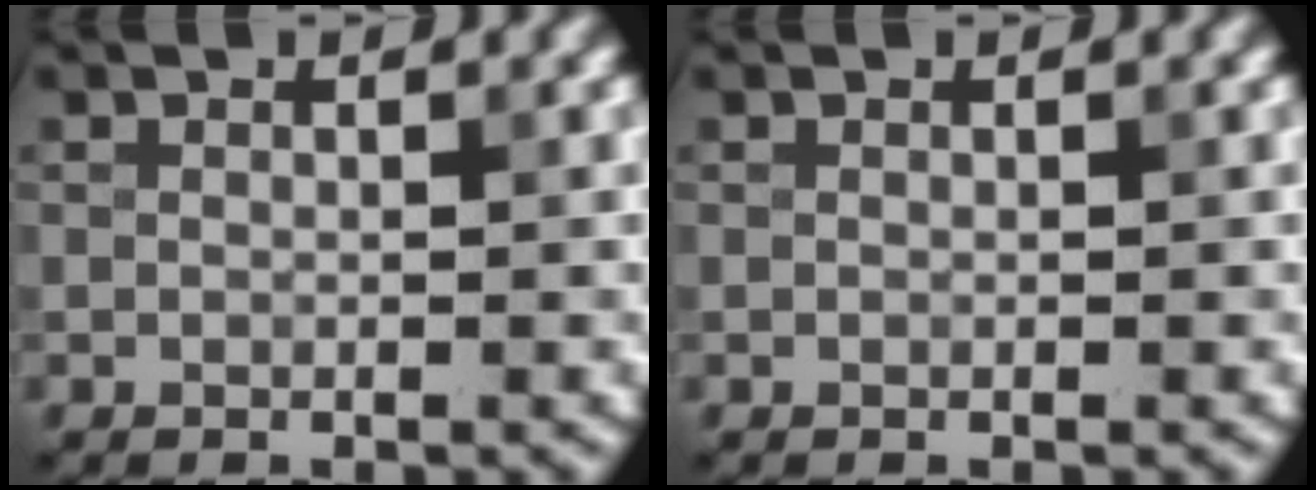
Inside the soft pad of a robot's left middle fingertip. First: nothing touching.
{"total": 0.0}